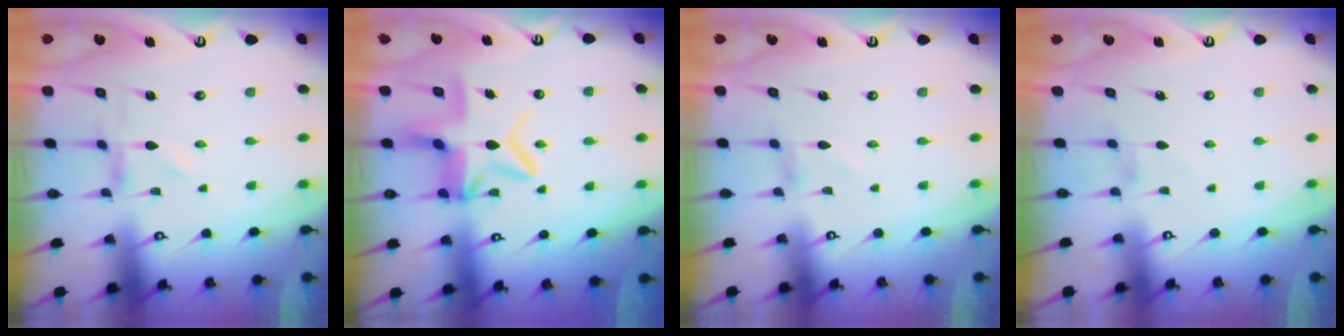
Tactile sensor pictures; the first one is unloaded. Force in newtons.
{"total": 11.8, "press": 11.8, "slide": 1.1}
{"total": 1.4, "press": 1.4, "slide": 0.1}
{"total": 0.7, "press": 0.6, "slide": 0.3}